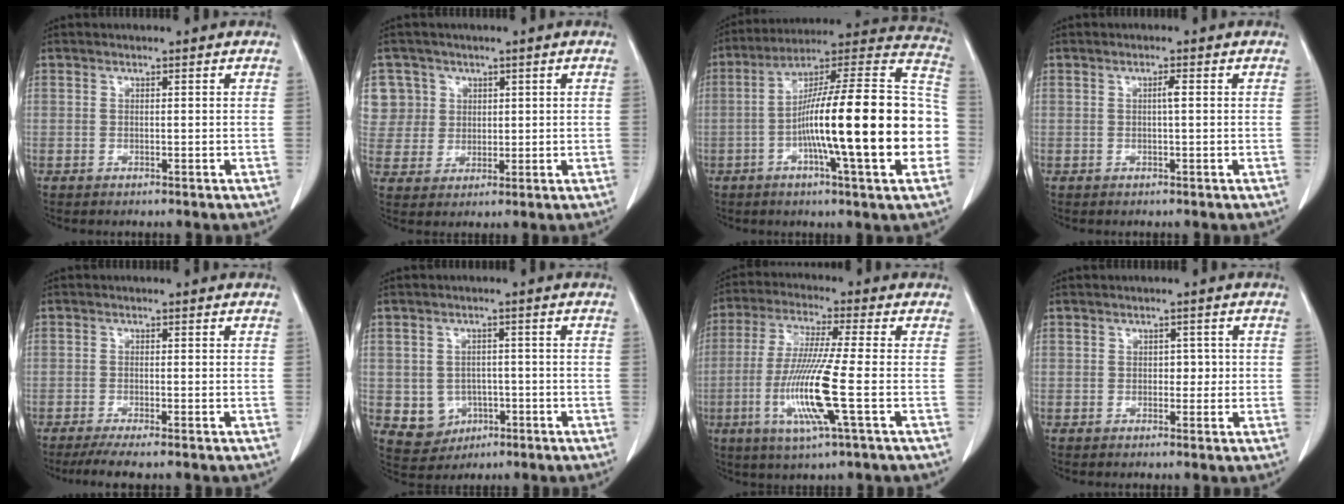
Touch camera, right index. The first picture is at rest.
{"total": 7.2, "force": [2.9, 6.6, 0.0], "torque": [0.010, 0.016, 0.066]}
{"total": 25.6, "force": [-4.6, 1.9, 25.1], "torque": [-0.320, 0.018, -0.080]}
{"total": 1.1, "force": [0.1, 0.0, 1.1], "torque": [-0.021, 0.002, 0.001]}
{"total": 4.5, "force": [-3.5, -0.1, 2.8], "torque": [-0.042, -0.010, -0.057]}
{"total": 5.5, "force": [-1.3, 5.2, 1.4], "torque": [-0.018, 0.008, -0.003]}
{"total": 12.1, "force": [-3.1, -0.4, 11.6], "torque": [-0.242, -0.020, -0.068]}
{"total": 1.7, "force": [0.0, 1.2, 1.2], "torque": [-0.010, 0.005, -0.002]}